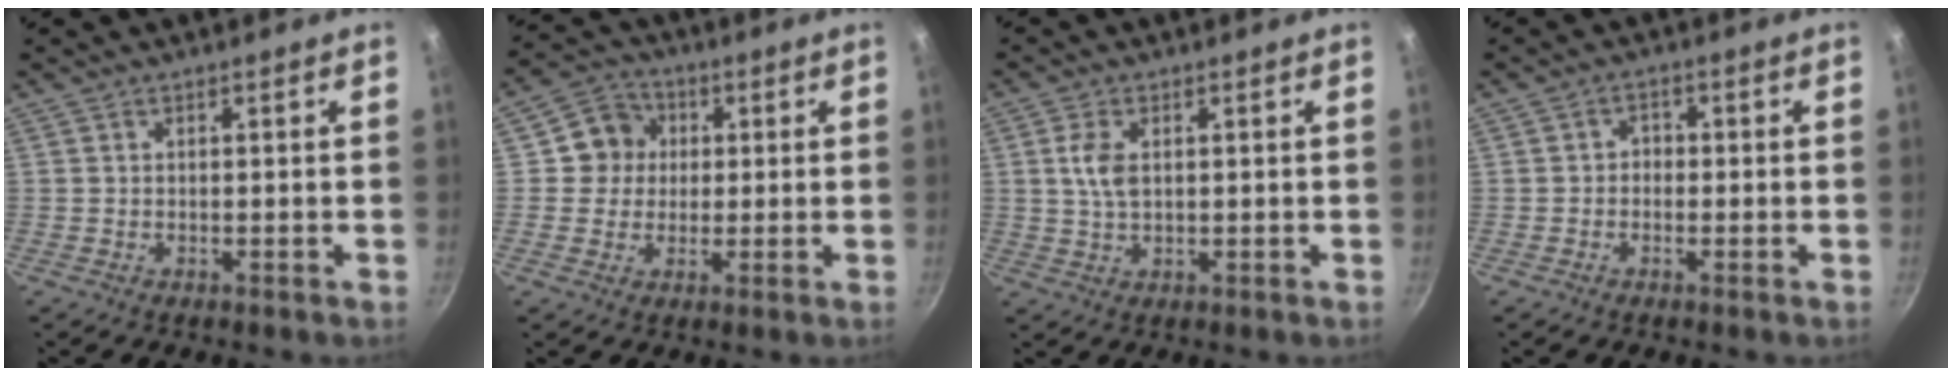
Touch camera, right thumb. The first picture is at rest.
{"total": 7.2, "force": [1.1, 6.9, 2.1], "torque": [0.010, 0.013, 0.004]}
{"total": 4.8, "force": [1.0, 2.7, 3.8], "torque": [-0.074, 0.001, 0.019]}
{"total": 2.1, "force": [-0.5, 1.8, 1.0], "torque": [-0.004, 0.012, -0.013]}